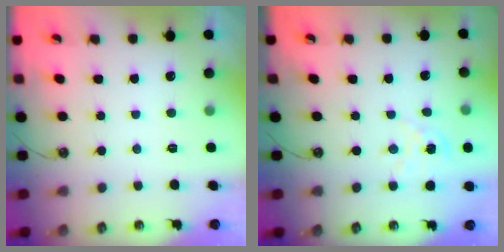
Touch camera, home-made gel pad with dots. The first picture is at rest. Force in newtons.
{"total": 2.1, "press": 2.1, "slide": 0.2}